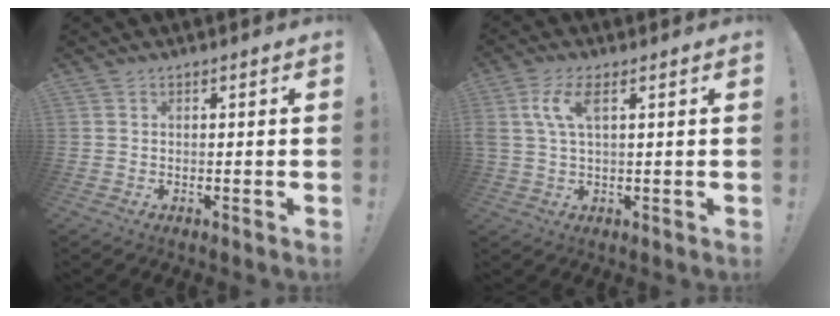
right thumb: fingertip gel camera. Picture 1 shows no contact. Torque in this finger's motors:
{"motor_torque": [0.13, 0.13, 0.41, 0.08, 0.15]}